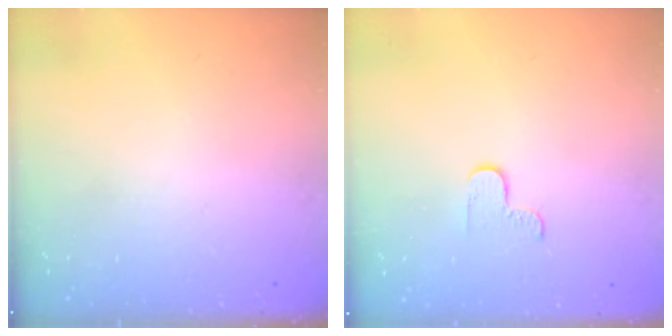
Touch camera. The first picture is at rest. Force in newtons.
{"total": 3.0, "press": 3.0, "slide": 0.4}